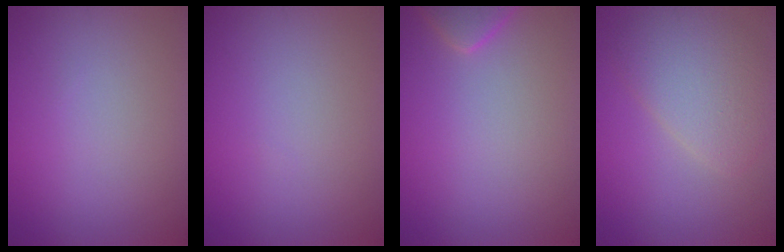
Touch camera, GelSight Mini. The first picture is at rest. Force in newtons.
{"total": 0.0}
{"total": 2.5, "press": 2.5, "slide": 0.2}
{"total": 4.2, "press": 4.2, "slide": 0.2}